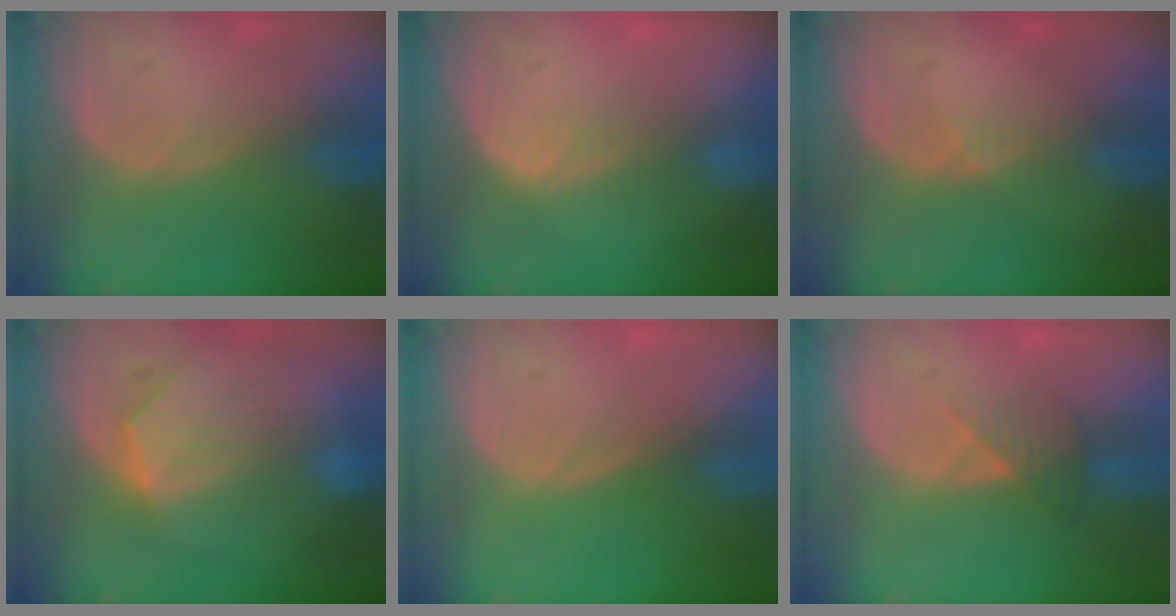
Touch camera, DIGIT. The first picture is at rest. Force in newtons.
{"total": 2.5, "press": 2.0, "slide": 1.6}
{"total": 1.8, "press": 1.2, "slide": 1.3}
{"total": 9.8, "press": 8.6, "slide": 4.7}
{"total": 0.0}
{"total": 3.3, "press": 3.0, "slide": 1.2}